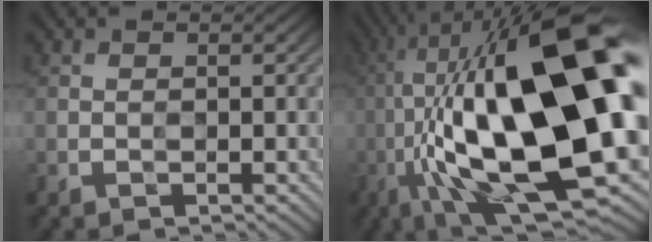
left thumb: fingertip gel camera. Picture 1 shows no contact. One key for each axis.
{"total": 22.4, "fx": -1.7, "fy": 7.6, "fz": 21.0, "tx": -0.377, "ty": 0.011, "tz": -0.018}